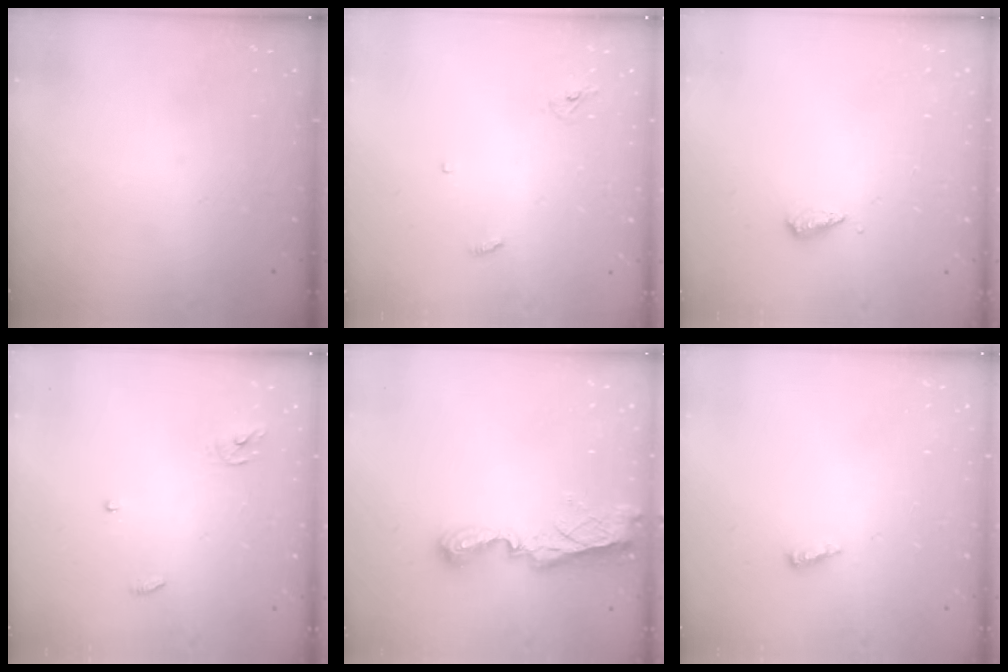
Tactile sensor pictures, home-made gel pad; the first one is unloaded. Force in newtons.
{"total": 2.9, "press": 2.9, "slide": 0.2}
{"total": 3.0, "press": 3.0, "slide": 0.2}
{"total": 3.9, "press": 3.9, "slide": 0.4}
{"total": 8.5, "press": 8.5, "slide": 0.8}
{"total": 2.5, "press": 2.5, "slide": 0.2}